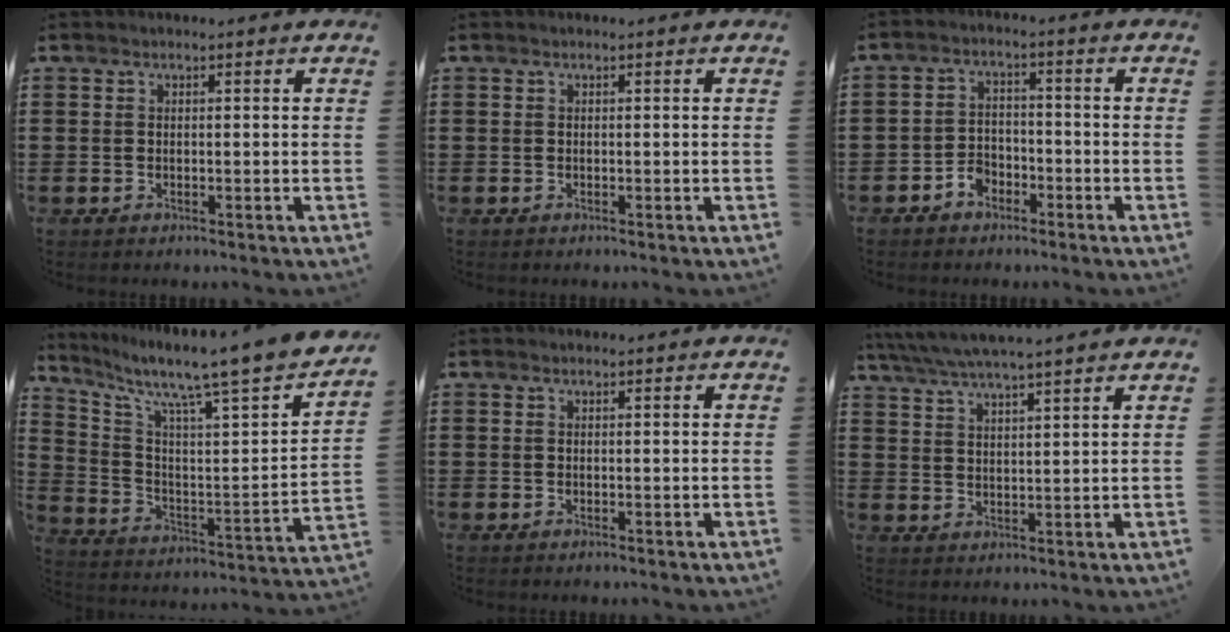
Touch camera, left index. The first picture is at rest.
{"total": 0.0}
{"total": 3.3, "force": [-2.6, 1.9, 0.7], "torque": [-0.019, 0.008, -0.054]}
{"total": 8.8, "force": [7.4, 0.0, 4.7], "torque": [-0.112, -0.073, 0.106]}
{"total": 0.0}
{"total": 4.9, "force": [4.5, -0.3, 1.9], "torque": [-0.051, -0.021, 0.078]}